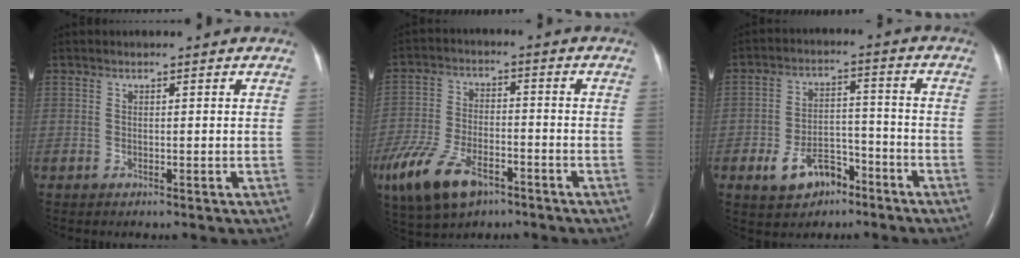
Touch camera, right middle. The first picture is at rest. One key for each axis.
{"total": 13.5, "fx": -8.1, "fy": 6.3, "fz": 8.9, "tx": -0.196, "ty": -0.013, "tz": -0.143}
{"total": 7.5, "fx": -4.5, "fy": 4.5, "fz": 4.0, "tx": -0.081, "ty": 0.014, "tz": -0.068}